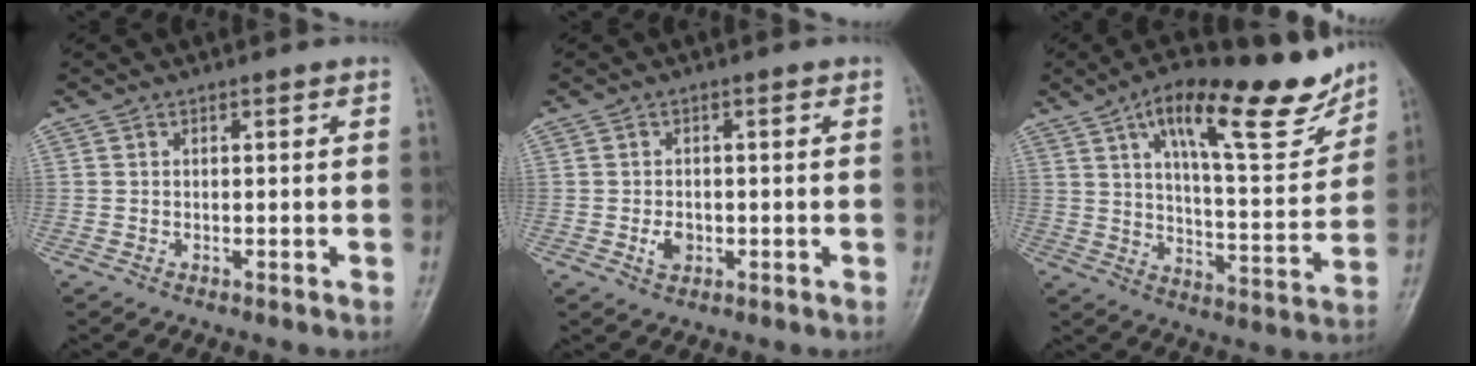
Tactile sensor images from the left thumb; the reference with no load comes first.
{"total": 2.7, "force": [-0.7, 2.0, 1.7], "torque": [-0.024, 0.001, -0.010]}
{"total": 20.5, "force": [12.7, 6.6, 14.8], "torque": [-0.181, -0.052, 0.198]}